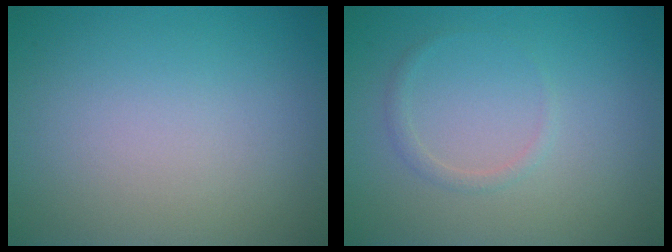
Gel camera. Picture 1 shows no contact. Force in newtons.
{"total": 0.9, "press": 0.9, "slide": 0.1}